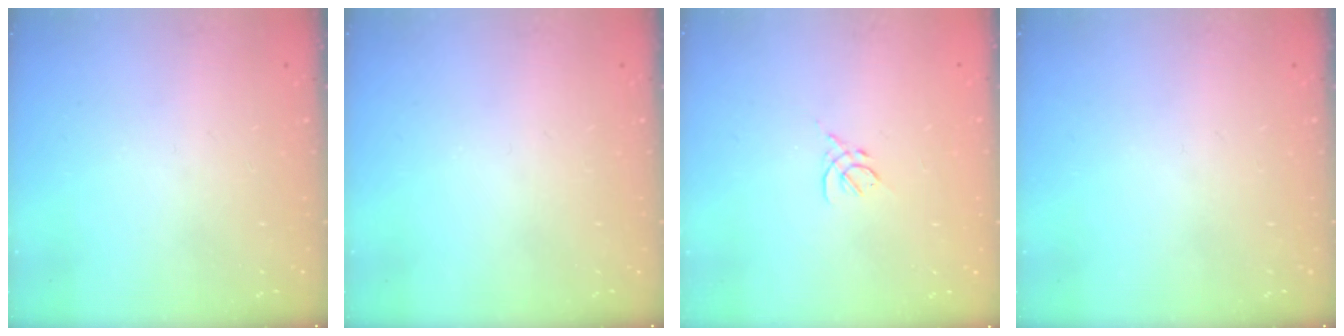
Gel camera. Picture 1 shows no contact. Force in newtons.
{"total": 0.0}
{"total": 2.7, "press": 2.6, "slide": 0.8}
{"total": 0.0}